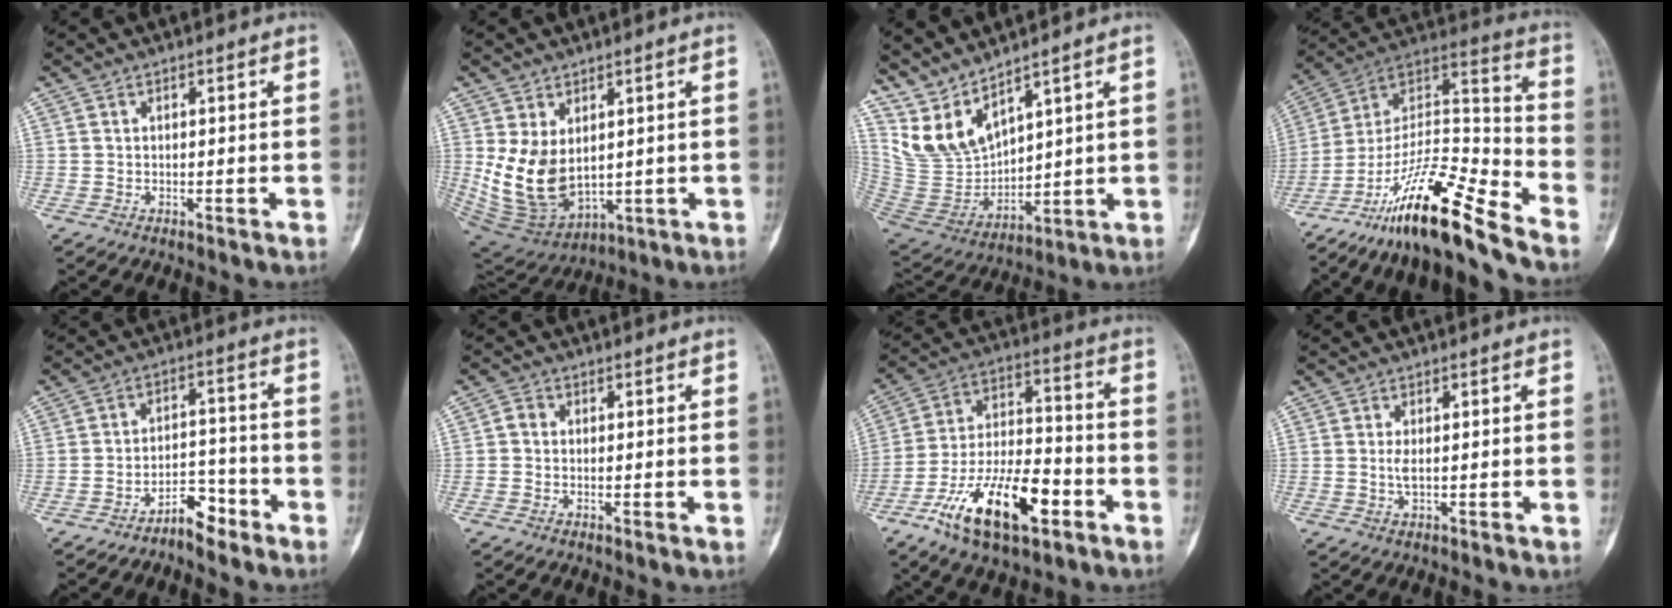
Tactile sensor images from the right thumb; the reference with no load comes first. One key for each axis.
{"total": 12.6, "fx": 1.5, "fy": 8.5, "fz": 9.2, "tx": -0.153, "ty": -0.020, "tz": 0.058}
{"total": 10.7, "fx": 9.5, "fy": 2.6, "fz": 4.4, "tx": -0.082, "ty": -0.063, "tz": 0.218}
{"total": 20.8, "fx": -15.9, "fy": 3.0, "fz": 13.0, "tx": -0.244, "ty": 0.093, "tz": -0.286}
{"total": 5.3, "fx": -4.4, "fy": 1.9, "fz": 2.2, "tx": -0.026, "ty": 0.054, "tz": -0.079}
{"total": 1.7, "fx": -0.3, "fy": 1.4, "fz": 0.9, "tx": -0.011, "ty": 0.004, "tz": -0.012}
{"total": 19.2, "fx": -9.1, "fy": 8.5, "fz": 14.6, "tx": -0.250, "ty": 0.052, "tz": -0.160}
{"total": 1.7, "fx": -0.1, "fy": 0.6, "fz": 1.6, "tx": -0.040, "ty": -0.003, "tz": -0.002}